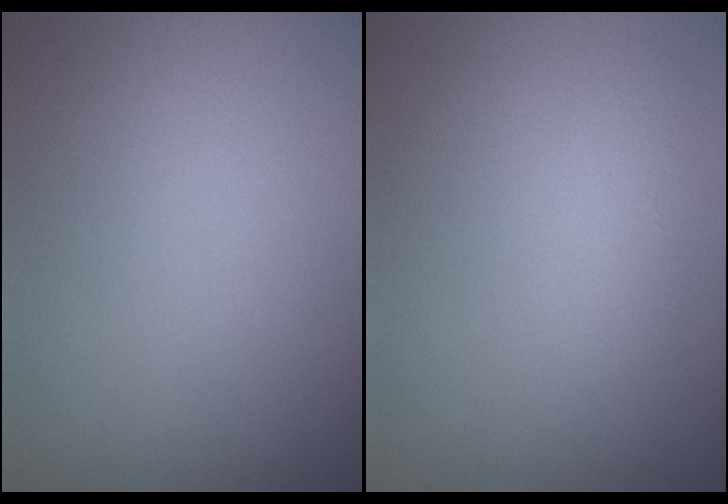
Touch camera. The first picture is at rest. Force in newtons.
{"total": 2.0, "press": 2.0, "slide": 0.1}